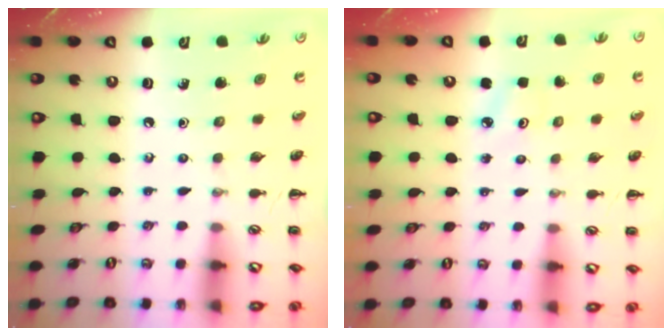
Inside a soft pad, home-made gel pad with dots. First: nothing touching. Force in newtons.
{"total": 2.3, "press": 2.2, "slide": 0.6}